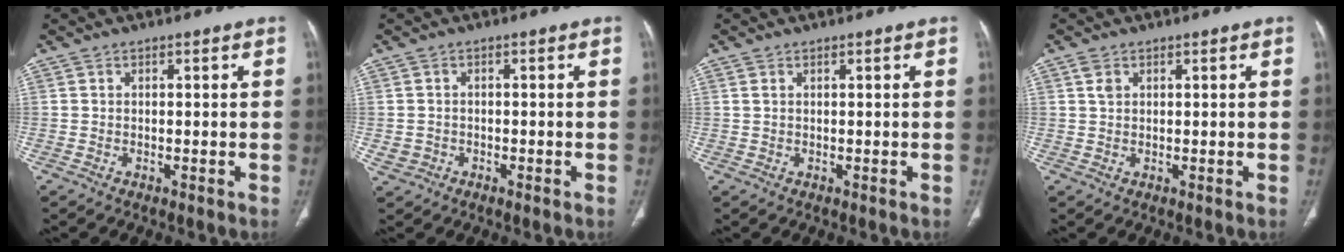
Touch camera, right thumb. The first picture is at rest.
{"total": 2.1, "force": [-0.6, 1.8, 0.7], "torque": [-0.009, 0.007, -0.007]}
{"total": 0.7, "force": [0.4, 0.2, 0.4], "torque": [-0.013, 0.008, 0.012]}
{"total": 1.8, "force": [0.9, 1.1, 1.1], "torque": [-0.022, 0.003, 0.022]}